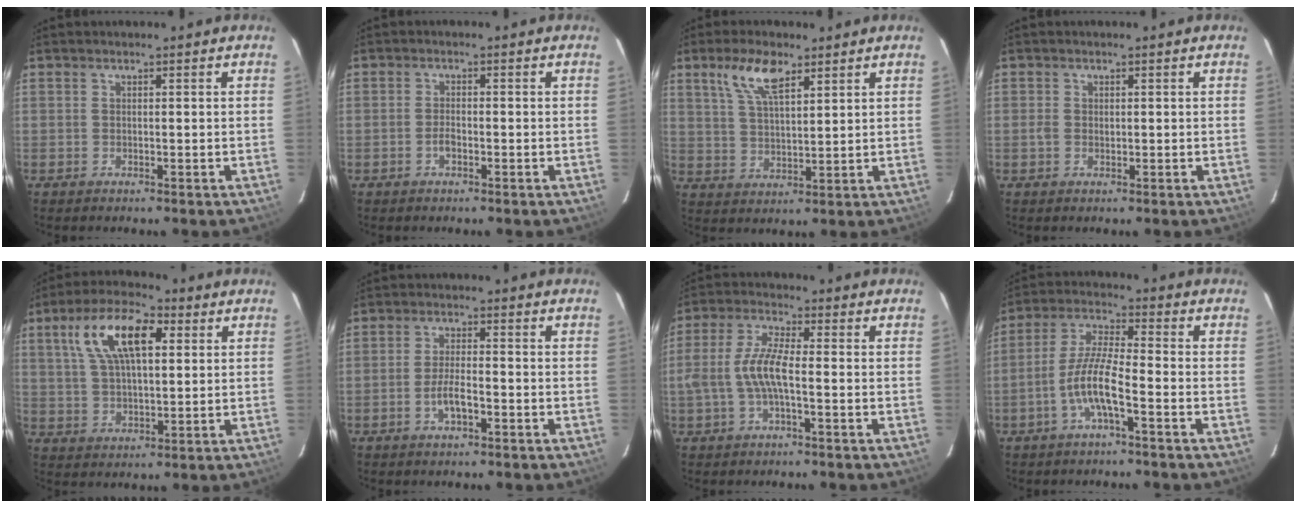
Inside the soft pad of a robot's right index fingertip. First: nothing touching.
{"total": 1.8, "force": [-0.9, 0.8, 1.4], "torque": [-0.029, 0.003, -0.018]}
{"total": 8.0, "force": [4.8, 3.0, 5.7], "torque": [-0.111, 0.012, 0.096]}
{"total": 1.3, "force": [-0.1, 1.0, 0.9], "torque": [-0.018, 0.000, -0.003]}
{"total": 13.4, "force": [4.9, 5.8, 11.0], "torque": [-0.208, 0.029, 0.089]}
{"total": 4.3, "force": [-2.1, 1.2, 3.6], "torque": [-0.076, 0.000, -0.037]}
{"total": 7.5, "force": [-1.7, 1.9, 7.1], "torque": [-0.154, 0.008, -0.032]}
{"total": 7.9, "force": [-3.6, 1.0, 6.9], "torque": [-0.151, 0.006, -0.071]}